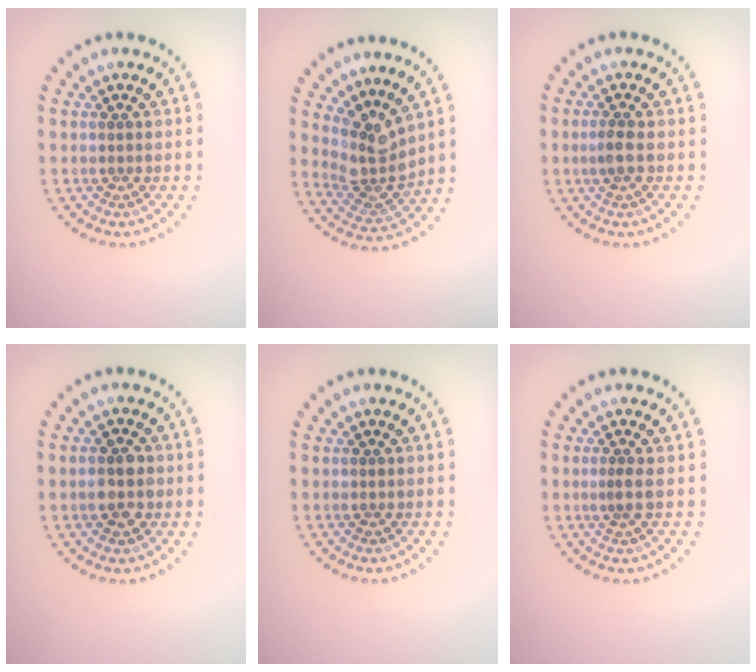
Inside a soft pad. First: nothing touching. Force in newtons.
{"total": 3.6, "press": 2.6, "slide": 2.5}
{"total": 1.4, "press": 1.2, "slide": 0.6}
{"total": 2.5, "press": 2.4, "slide": 0.5}
{"total": 0.0}
{"total": 0.9, "press": 0.6, "slide": 0.7}